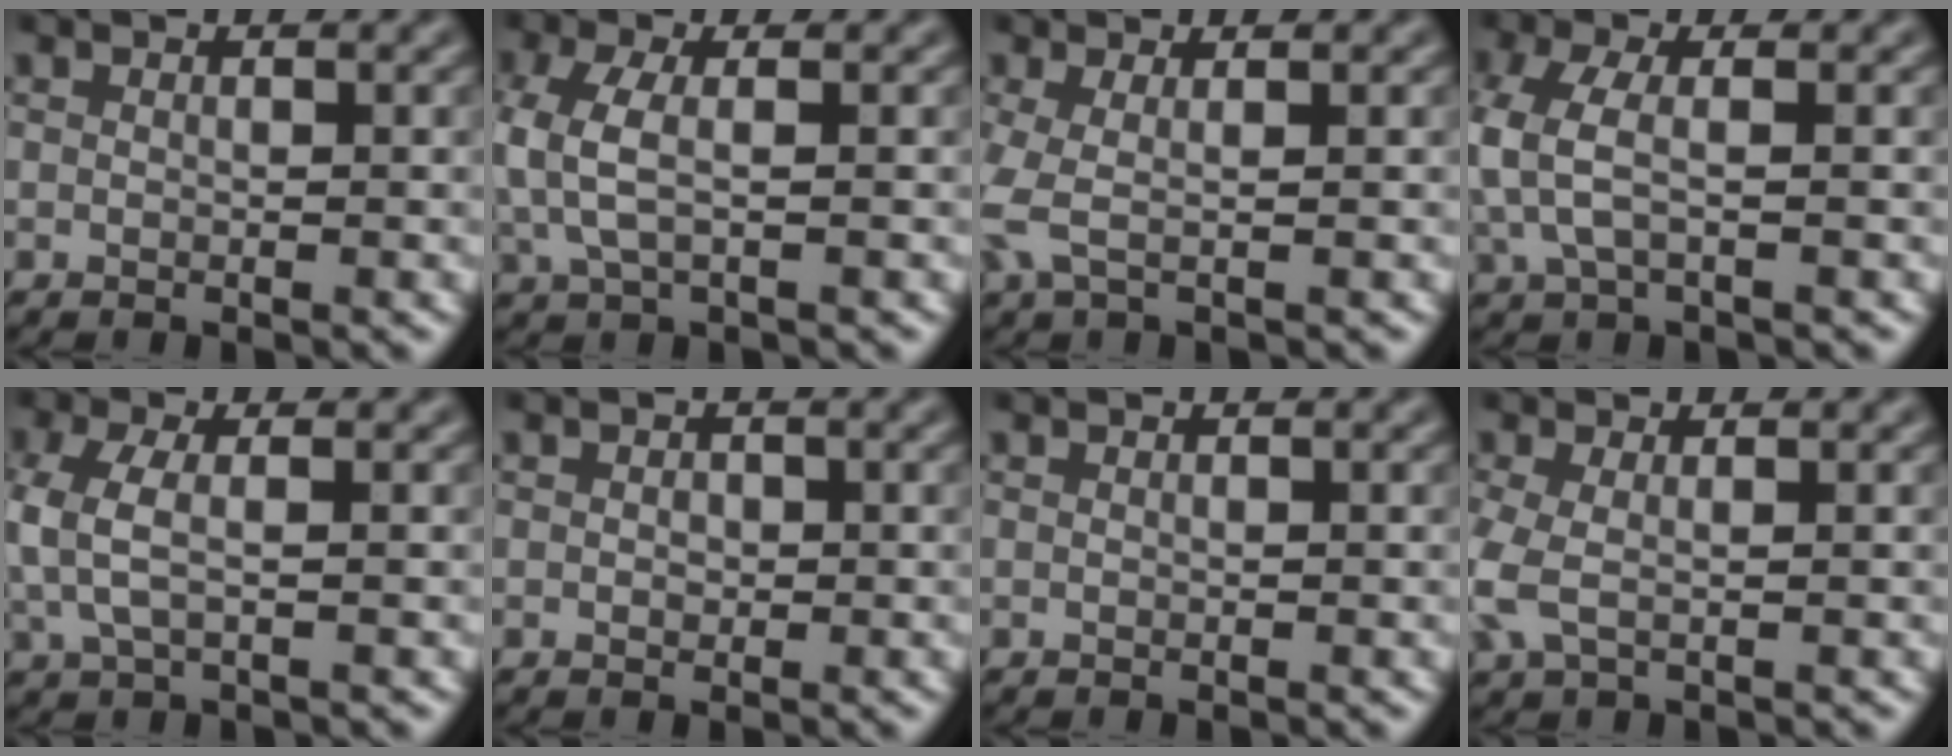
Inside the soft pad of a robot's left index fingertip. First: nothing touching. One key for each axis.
{"total": 3.7, "fx": 0.2, "fy": 1.6, "fz": 3.3, "tx": -0.088, "ty": 0.003, "tz": 0.000}
{"total": 2.7, "fx": -0.2, "fy": 0.8, "fz": 2.6, "tx": -0.069, "ty": -0.003, "tz": -0.009}
{"total": 3.7, "fx": 0.0, "fy": 1.6, "fz": 3.4, "tx": -0.094, "ty": 0.003, "tz": -0.005}
{"total": 3.3, "fx": 0.1, "fy": 1.4, "fz": 3.0, "tx": -0.081, "ty": 0.002, "tz": -0.001}
{"total": 0.8, "fx": 0.0, "fy": 0.6, "fz": 0.4, "tx": -0.007, "ty": -0.002, "tz": -0.002}
{"total": 0.0}
{"total": 3.3, "fx": -0.5, "fy": 1.6, "fz": 2.9, "tx": -0.085, "ty": -0.003, "tz": -0.014}